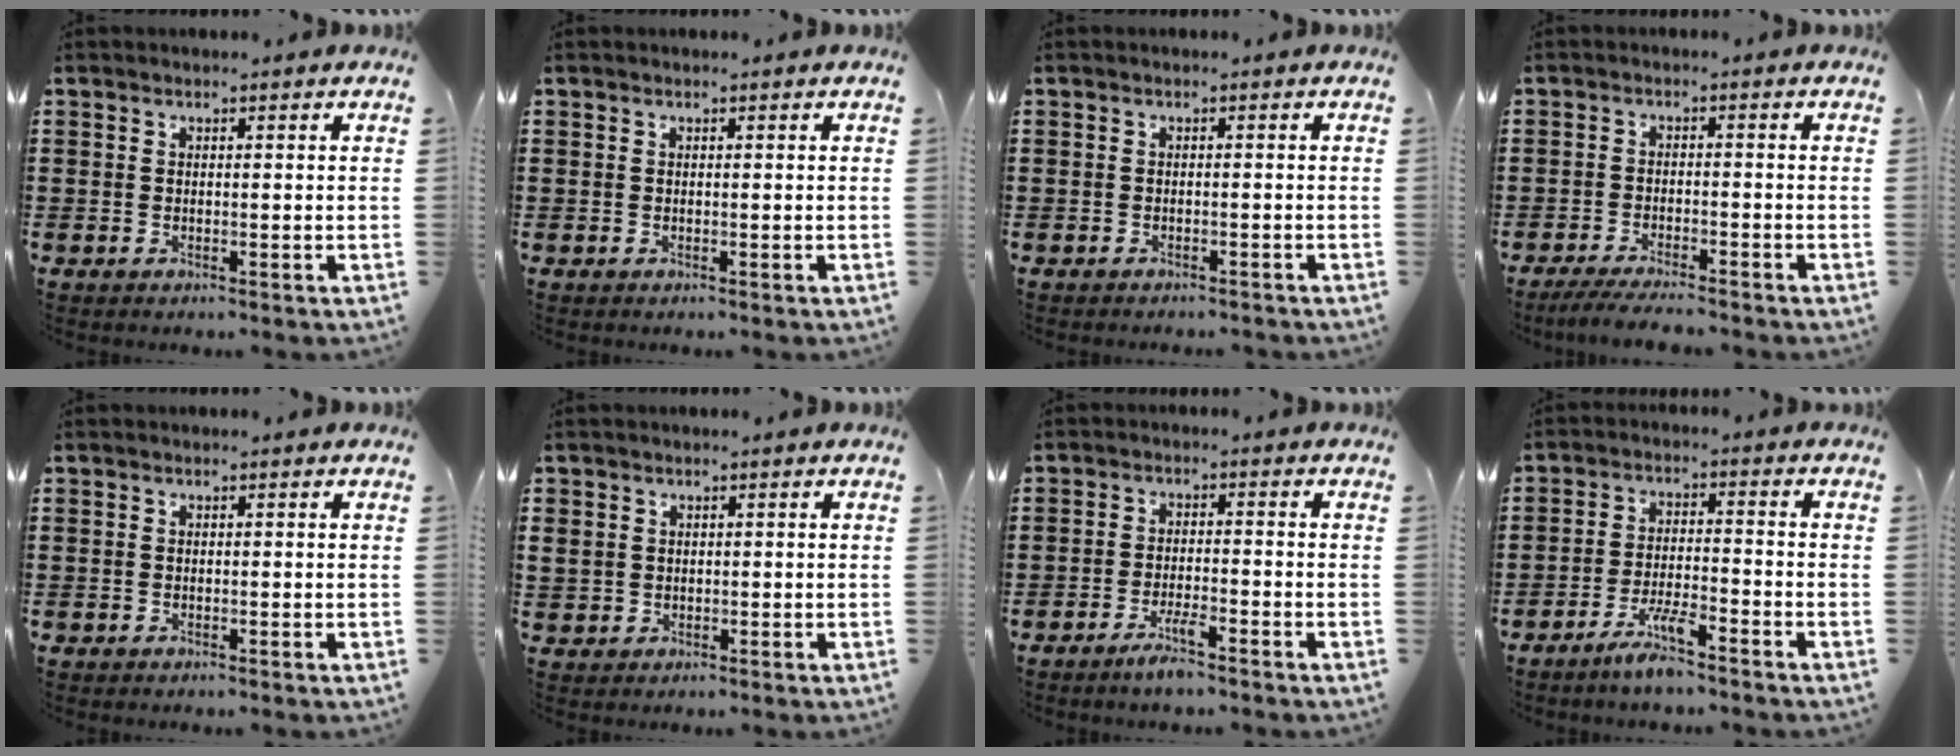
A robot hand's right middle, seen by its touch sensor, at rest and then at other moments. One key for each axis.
{"total": 0.0}
{"total": 0.7, "fx": -0.7, "fy": -0.1, "fz": 0.1, "tx": -0.005, "ty": -0.003, "tz": -0.015}
{"total": 3.7, "fx": -3.5, "fy": 0.0, "fz": 1.3, "tx": -0.028, "ty": -0.008, "tz": -0.068}
{"total": 0.0}
{"total": 1.7, "fx": 0.6, "fy": 1.6, "fz": 0.1, "tx": -0.010, "ty": 0.009, "tz": 0.010}
{"total": 3.5, "fx": -2.7, "fy": 0.3, "fz": 2.3, "tx": -0.045, "ty": 0.003, "tz": -0.051}
{"total": 5.1, "fx": -4.1, "fy": 0.5, "fz": 3.0, "tx": -0.070, "ty": -0.005, "tz": -0.083}